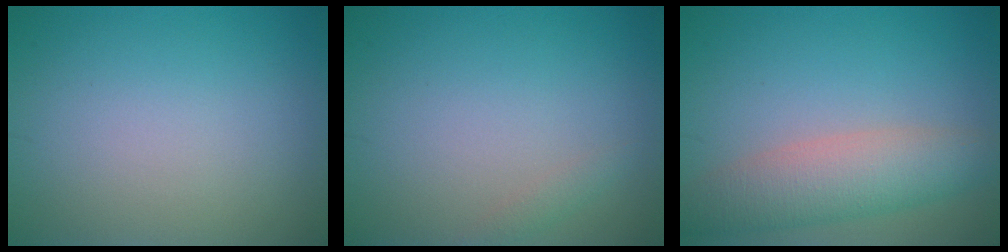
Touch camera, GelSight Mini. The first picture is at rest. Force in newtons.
{"total": 0.7, "press": 0.7, "slide": 0.0}
{"total": 5.3, "press": 5.3, "slide": 0.1}